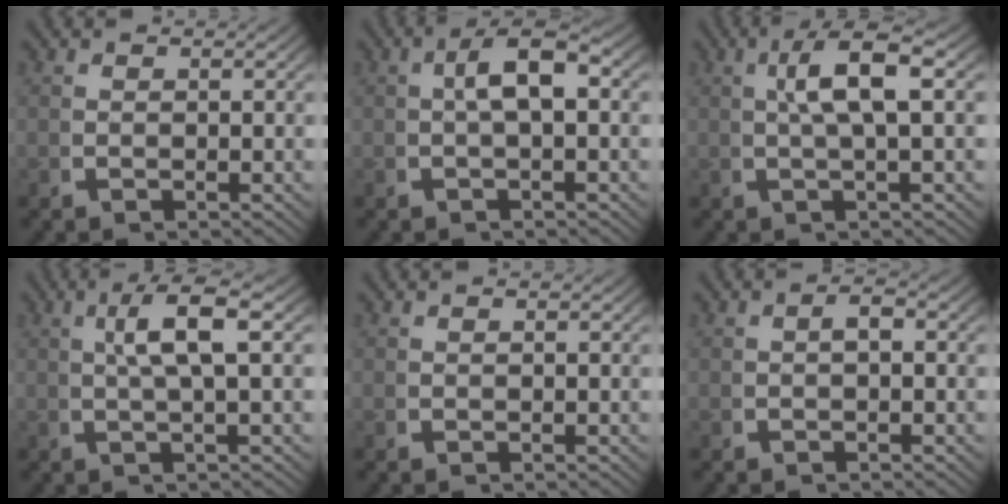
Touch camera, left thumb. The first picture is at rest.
{"total": 4.1, "force": [0.3, 1.8, 3.7], "torque": [-0.064, 0.007, 0.002]}
{"total": 5.2, "force": [1.4, 1.4, 4.8], "torque": [-0.091, 0.010, 0.018]}
{"total": 4.8, "force": [1.6, 1.0, 4.4], "torque": [-0.080, 0.011, 0.021]}
{"total": 0.0}
{"total": 1.2, "force": [-0.4, 0.5, 1.0], "torque": [-0.014, 0.001, -0.007]}